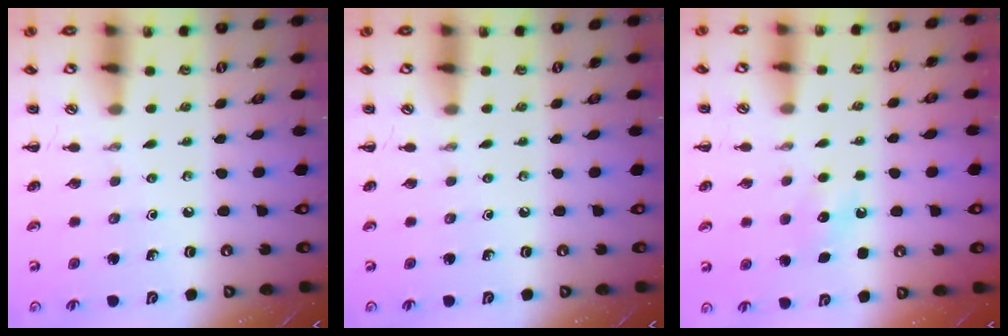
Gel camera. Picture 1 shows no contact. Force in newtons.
{"total": 0.0}
{"total": 6.7, "press": 6.5, "slide": 1.7}